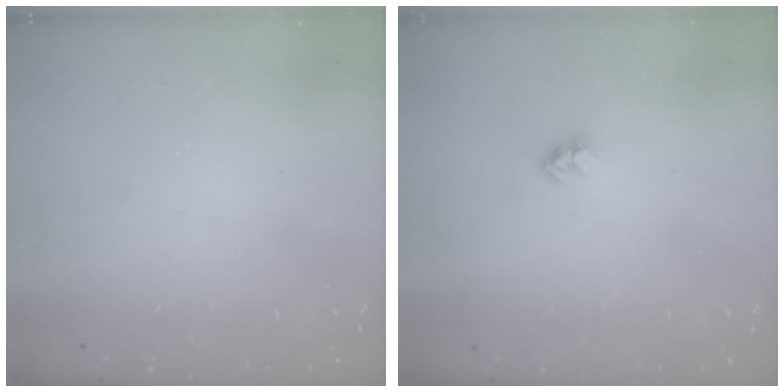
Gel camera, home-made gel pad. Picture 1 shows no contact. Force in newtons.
{"total": 2.3, "press": 2.3, "slide": 0.1}